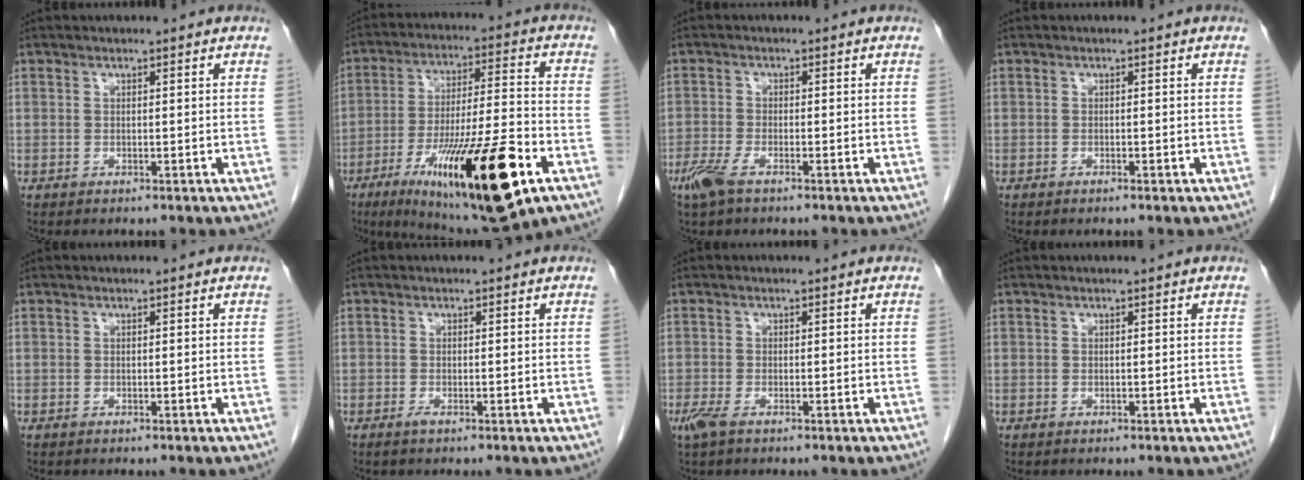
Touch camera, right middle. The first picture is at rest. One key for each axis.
{"total": 22.9, "fx": -10.6, "fy": 3.2, "fz": 20.0, "tx": -0.305, "ty": -0.030, "tz": -0.164}
{"total": 3.8, "fx": -2.5, "fy": 1.1, "fz": 2.7, "tx": -0.065, "ty": -0.006, "tz": -0.049}
{"total": 0.7, "fx": -0.4, "fy": 0.1, "fz": 0.5, "tx": -0.012, "ty": -0.001, "tz": -0.005}
{"total": 0.0}
{"total": 0.7, "fx": -0.5, "fy": 0.0, "fz": 0.5, "tx": -0.011, "ty": -0.001, "tz": -0.009}
{"total": 2.2, "fx": -1.3, "fy": 0.6, "fz": 1.6, "tx": -0.042, "ty": -0.006, "tz": -0.026}
{"total": 0.0}